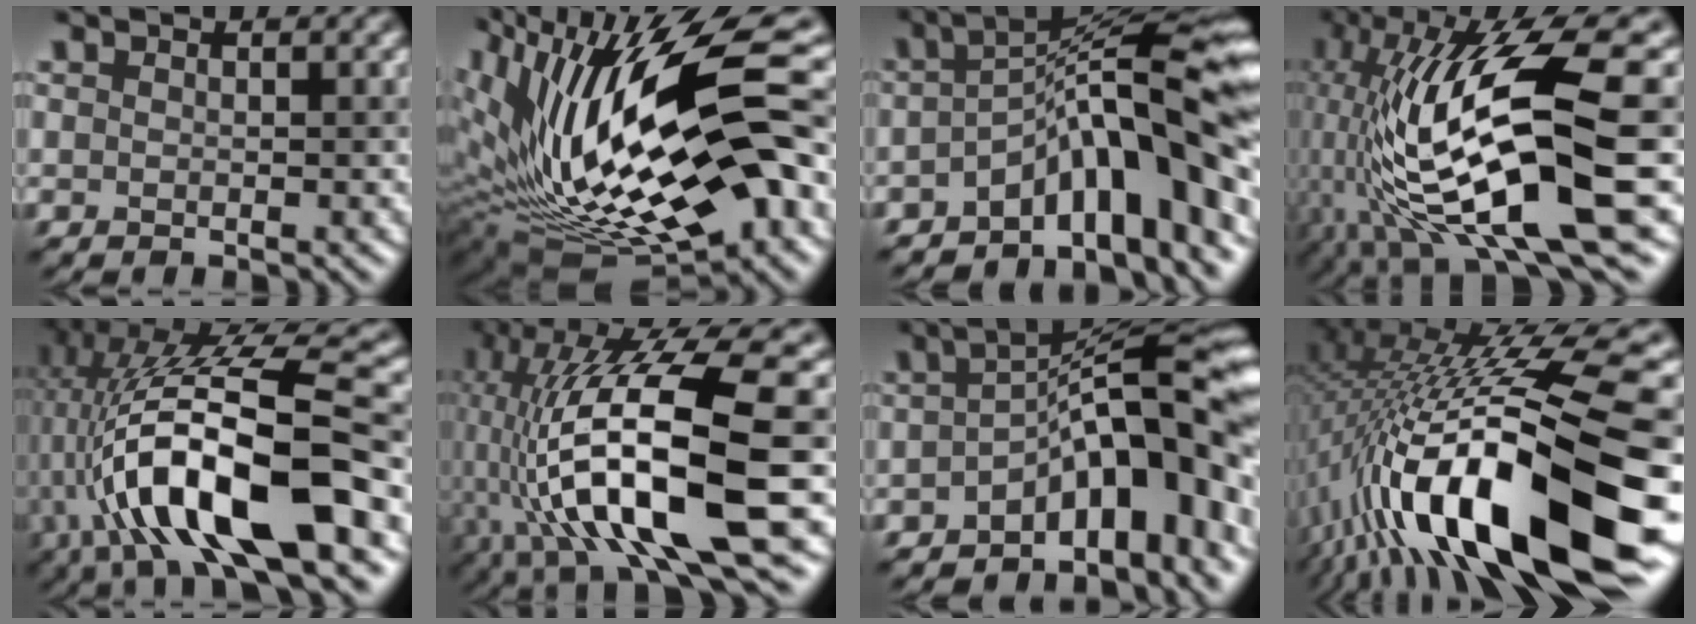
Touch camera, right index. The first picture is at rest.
{"total": 18.1, "force": [3.0, 7.6, 16.1], "torque": [-0.302, 0.013, 0.053]}
{"total": 10.5, "force": [-3.8, 2.8, 9.4], "torque": [-0.120, 0.022, -0.072]}
{"total": 16.9, "force": [-2.0, 4.9, 16.1], "torque": [-0.321, 0.007, -0.027]}
{"total": 14.4, "force": [-3.3, 4.3, 13.4], "torque": [-0.223, 0.012, -0.057]}
{"total": 16.8, "force": [-2.4, 4.9, 15.9], "torque": [-0.305, 0.019, -0.034]}
{"total": 10.9, "force": [-3.3, 4.0, 9.6], "torque": [-0.116, 0.017, -0.062]}
{"total": 18.8, "force": [-4.4, 4.8, 17.6], "torque": [-0.291, 0.025, -0.079]}